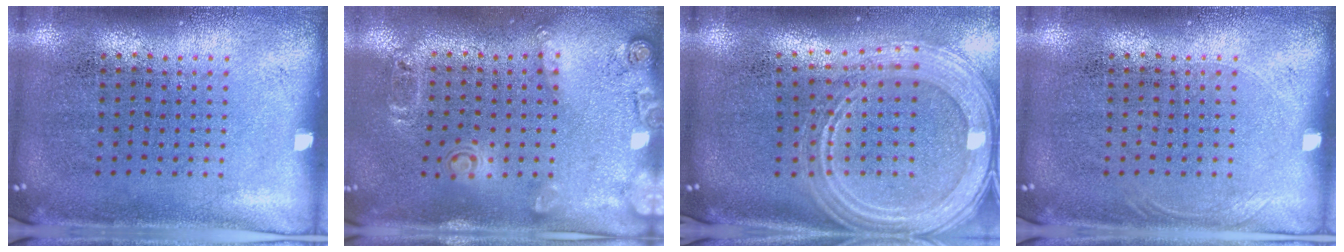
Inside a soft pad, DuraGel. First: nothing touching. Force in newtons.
{"total": 1.8, "press": 1.2, "slide": 1.3}
{"total": 2.7, "press": 2.3, "slide": 1.5}
{"total": 0.7, "press": 0.6, "slide": 0.2}